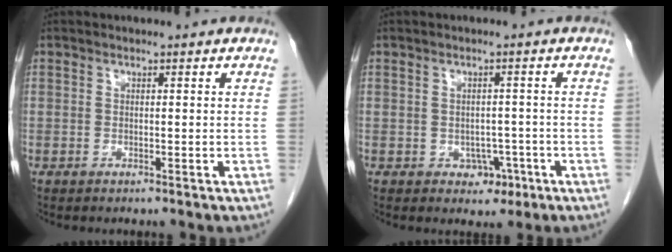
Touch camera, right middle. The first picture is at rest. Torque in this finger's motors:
{"motor_torque": [0.40, -0.24, -0.01, 0.00]}